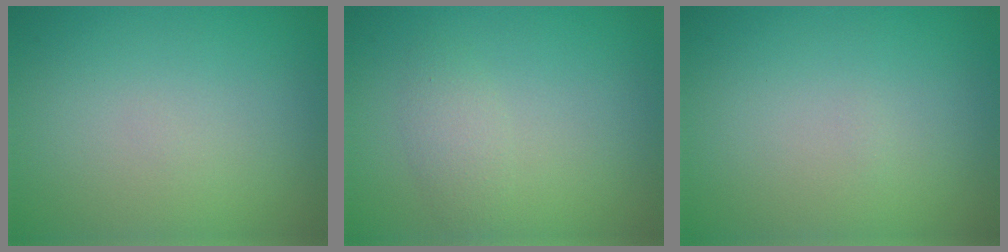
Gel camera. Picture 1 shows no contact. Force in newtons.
{"total": 1.6, "press": 1.6, "slide": 0.1}
{"total": 0.0}